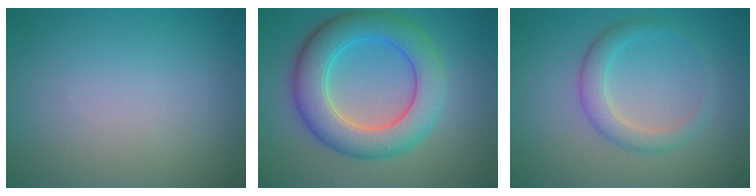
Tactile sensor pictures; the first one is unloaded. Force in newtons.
{"total": 7.5, "press": 7.5, "slide": 0.2}
{"total": 2.6, "press": 2.6, "slide": 0.1}